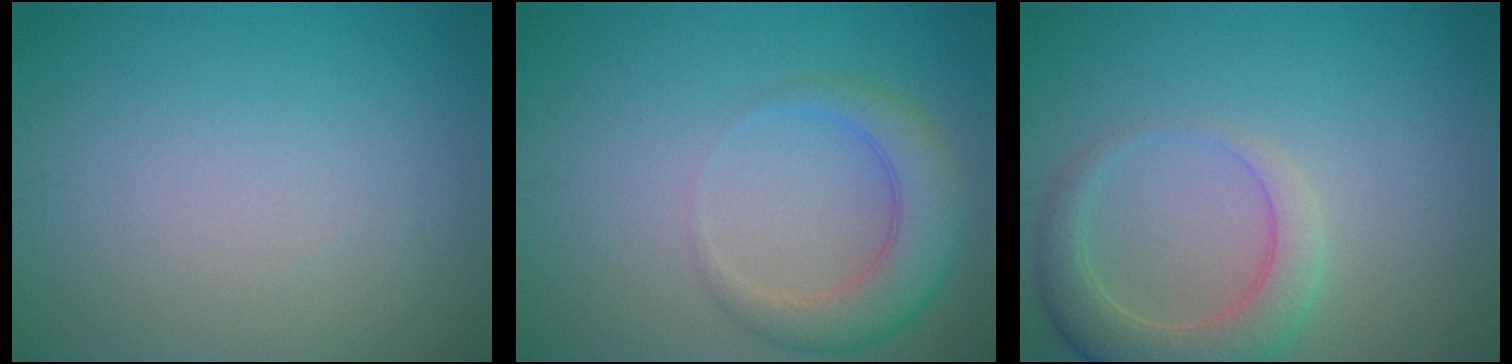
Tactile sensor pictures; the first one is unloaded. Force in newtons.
{"total": 4.2, "press": 4.2, "slide": 0.5}
{"total": 4.3, "press": 4.2, "slide": 0.6}